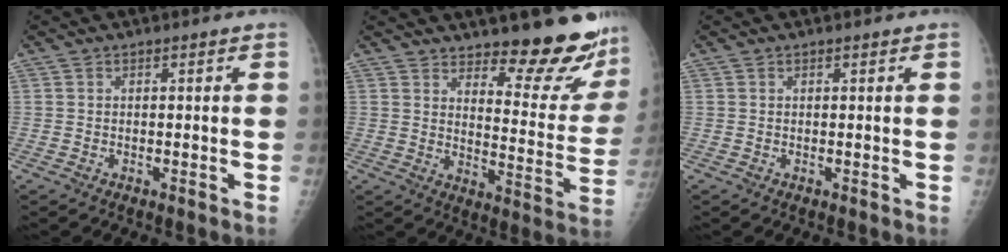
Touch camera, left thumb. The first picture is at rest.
{"total": 15.3, "force": [13.3, 3.8, 6.6], "torque": [-0.042, -0.124, 0.173]}
{"total": 0.0}